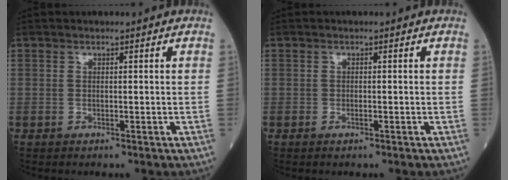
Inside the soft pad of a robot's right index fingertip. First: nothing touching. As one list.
[{"total": 0.6, "force": [-0.2, 0.2, 0.6], "torque": [-0.013, -0.001, -0.003]}]